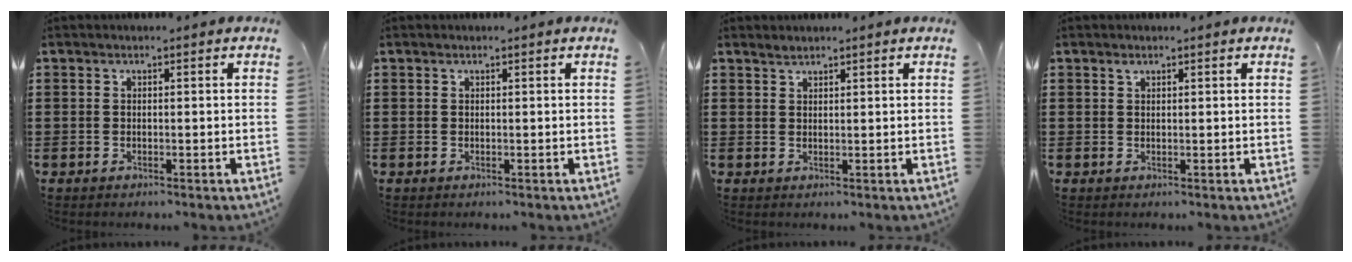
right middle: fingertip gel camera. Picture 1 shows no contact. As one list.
[{"total": 0.0}, {"total": 1.3, "force": [1.2, 0.1, 0.2], "torque": [-0.005, 0.000, 0.024]}, {"total": 0.8, "force": [0.6, 0.3, 0.4], "torque": [-0.010, 0.002, 0.012]}]